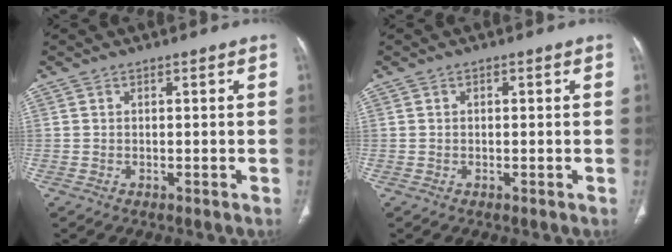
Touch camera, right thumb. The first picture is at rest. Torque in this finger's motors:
{"motor_torque": [0.17, -0.18, -0.10, -0.07, 0.04]}